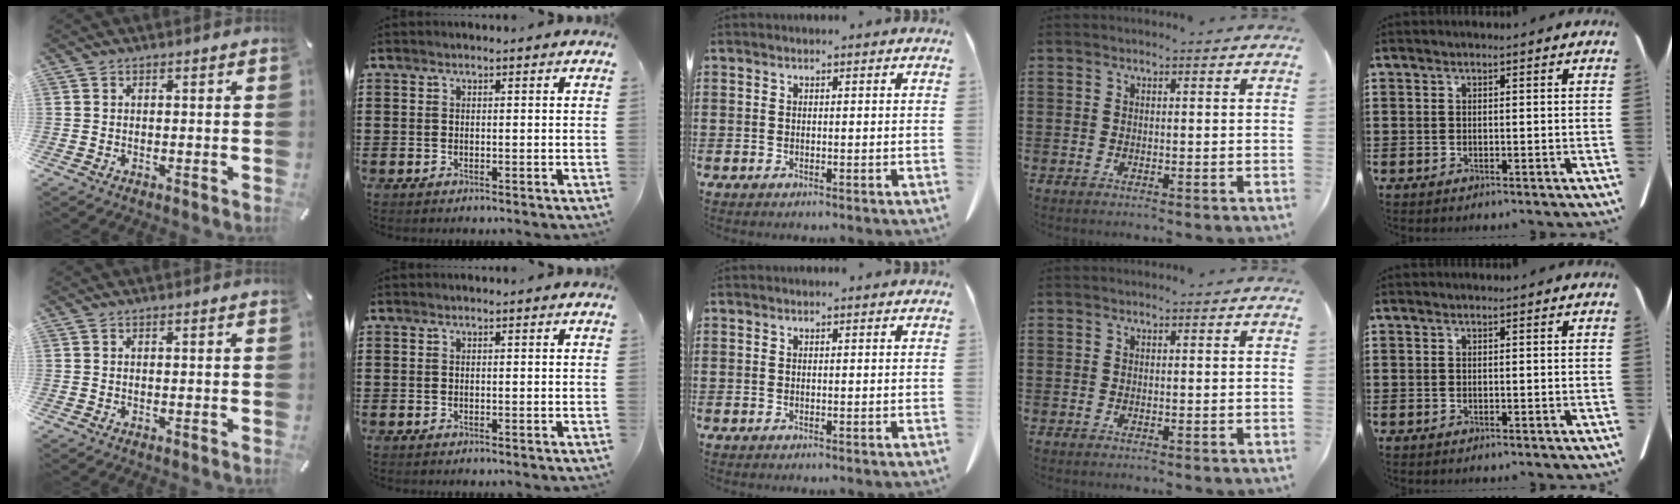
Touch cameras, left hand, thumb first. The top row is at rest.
{}